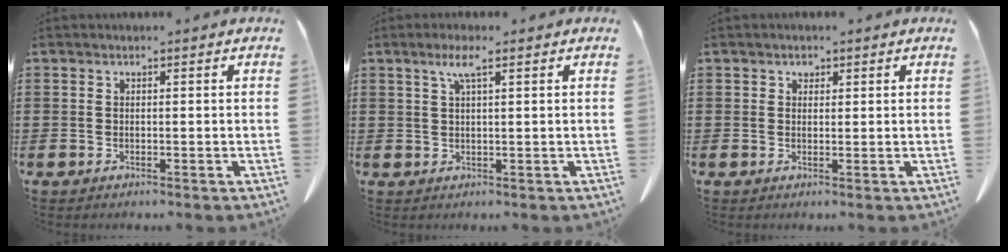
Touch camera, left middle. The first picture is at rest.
{"total": 3.0, "force": [1.5, 0.3, 2.5], "torque": [-0.055, 0.003, 0.026]}
{"total": 1.0, "force": [0.6, 0.7, 0.3], "torque": [-0.001, -0.002, 0.010]}